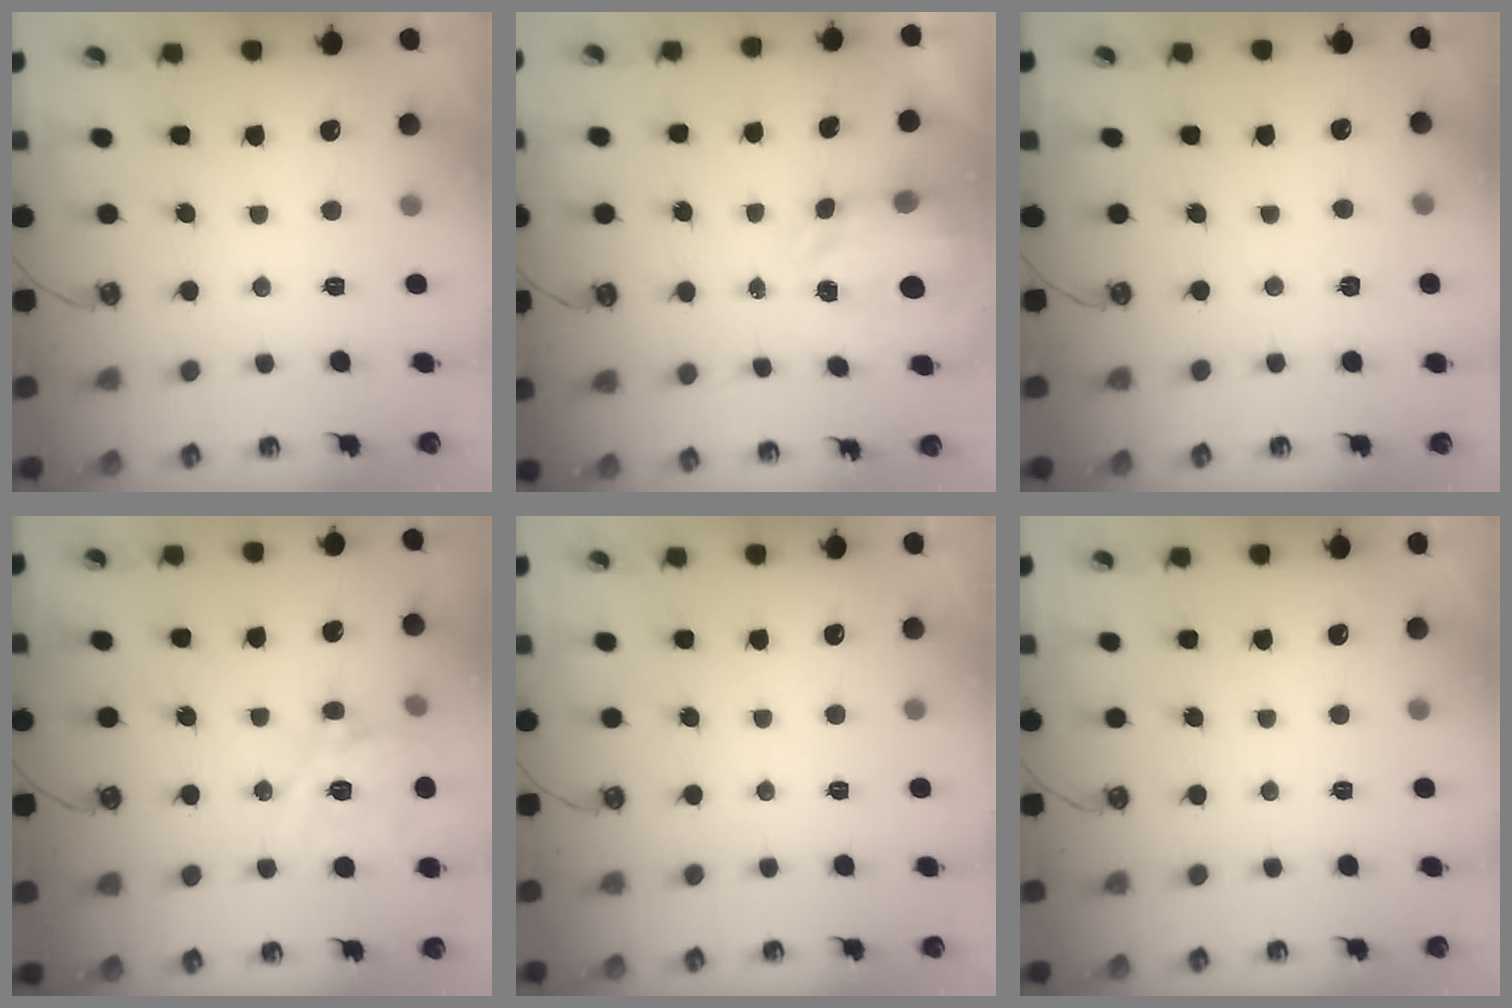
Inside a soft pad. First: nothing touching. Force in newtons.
{"total": 3.8, "press": 3.7, "slide": 0.5}
{"total": 2.6, "press": 2.6, "slide": 0.2}
{"total": 13.7, "press": 13.6, "slide": 1.8}
{"total": 0.0}
{"total": 0.0}